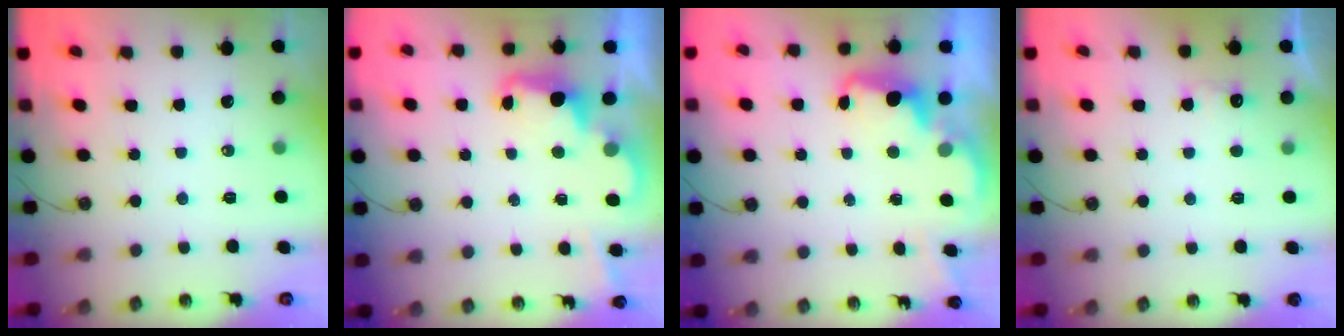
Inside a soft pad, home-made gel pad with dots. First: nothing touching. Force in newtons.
{"total": 2.4, "press": 2.4, "slide": 0.6}
{"total": 2.4, "press": 2.4, "slide": 0.5}
{"total": 4.7, "press": 4.5, "slide": 1.3}